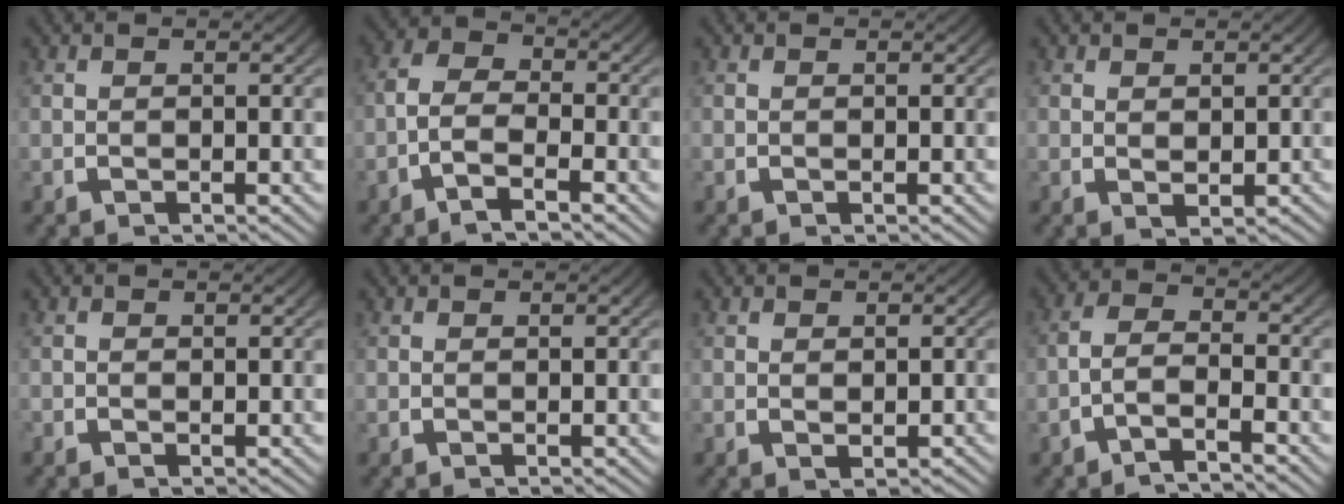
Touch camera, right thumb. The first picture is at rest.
{"total": 5.0, "force": [-1.5, 3.0, 3.7], "torque": [-0.067, -0.016, -0.032]}
{"total": 0.0}
{"total": 1.4, "force": [0.3, 1.0, 0.8], "torque": [-0.012, -0.011, 0.014]}
{"total": 0.5, "force": [-0.2, 0.5, 0.1], "torque": [0.003, -0.002, -0.008]}
{"total": 0.0}
{"total": 1.3, "force": [-0.1, 1.0, 0.9], "torque": [-0.014, -0.009, 0.005]}
{"total": 4.4, "force": [-1.7, 2.3, 3.3], "torque": [-0.060, -0.013, -0.035]}